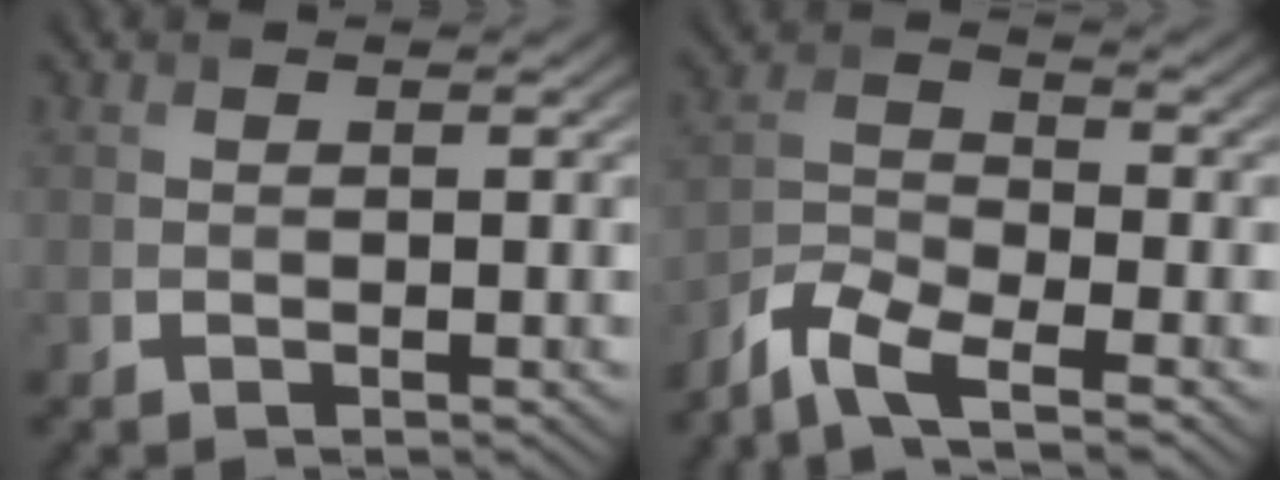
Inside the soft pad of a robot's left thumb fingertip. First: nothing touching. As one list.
[{"total": 6.6, "force": [-5.0, 1.7, 3.9], "torque": [-0.090, -0.007, -0.112]}]